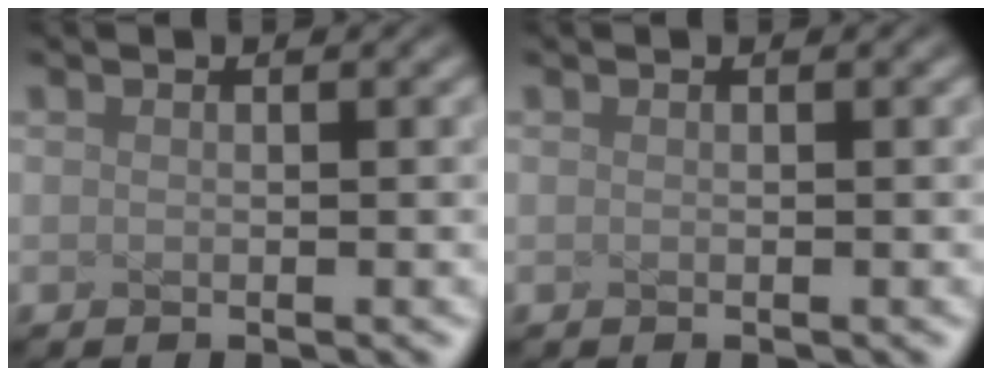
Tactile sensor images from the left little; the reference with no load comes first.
{"total": 0.0}